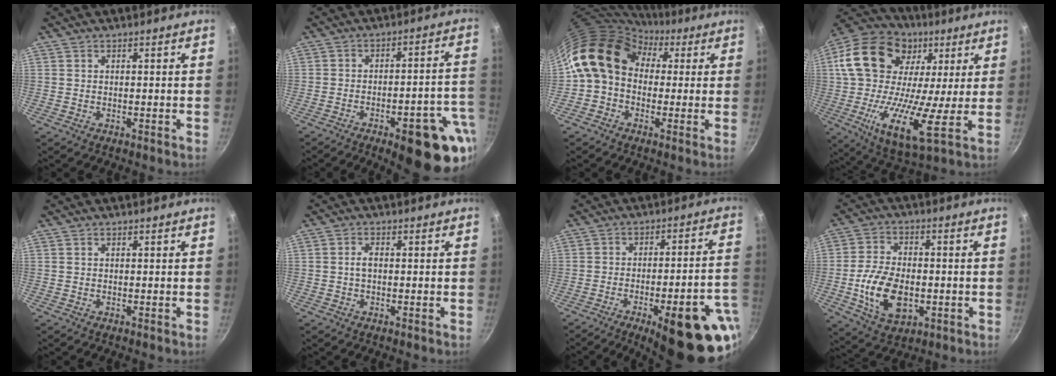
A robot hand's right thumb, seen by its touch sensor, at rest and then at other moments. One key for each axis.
{"total": 18.3, "fx": -8.8, "fy": 6.3, "fz": 14.8, "tx": -0.125, "ty": 0.037, "tz": -0.110}
{"total": 12.9, "fx": 2.7, "fy": 10.1, "fz": 7.6, "tx": -0.098, "ty": 0.023, "tz": 0.025}
{"total": 26.3, "fx": 4.7, "fy": 16.4, "fz": 20.0, "tx": -0.341, "ty": 0.000, "tz": 0.061}
{"total": 0.0}
{"total": 2.0, "fx": -0.1, "fy": 1.2, "fz": 1.6, "tx": -0.029, "ty": 0.007, "tz": -0.003}
{"total": 23.4, "fx": -11.2, "fy": 7.0, "fz": 19.3, "tx": -0.195, "ty": 0.047, "tz": -0.150}
{"total": 13.1, "fx": -2.6, "fy": 8.3, "fz": 9.9, "tx": -0.171, "ty": 0.009, "tz": -0.041}